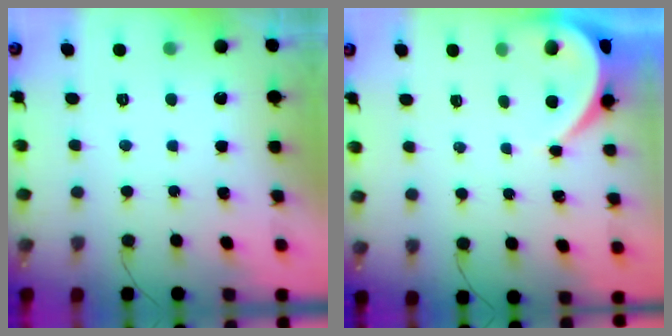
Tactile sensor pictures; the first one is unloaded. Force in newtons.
{"total": 4.2, "press": 4.2, "slide": 0.5}